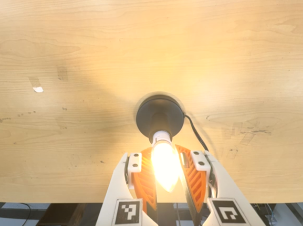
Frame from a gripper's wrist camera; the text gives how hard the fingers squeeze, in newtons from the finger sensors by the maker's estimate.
{"total": 15.5, "left": 14.8, "right": 16.2}